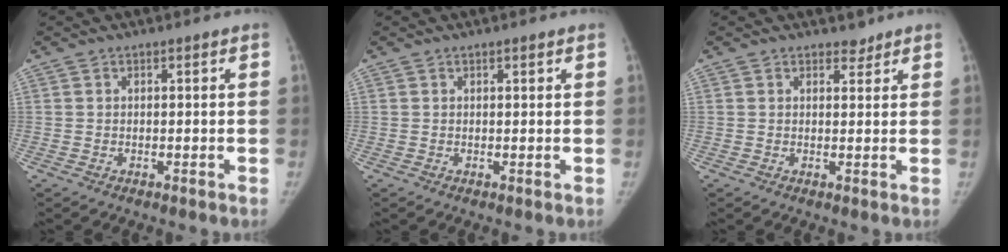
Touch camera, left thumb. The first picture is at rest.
{"total": 0.8, "force": [0.5, 0.3, 0.5], "torque": [-0.004, -0.001, 0.008]}
{"total": 1.8, "force": [1.5, 1.0, 0.1], "torque": [0.015, -0.010, 0.017]}